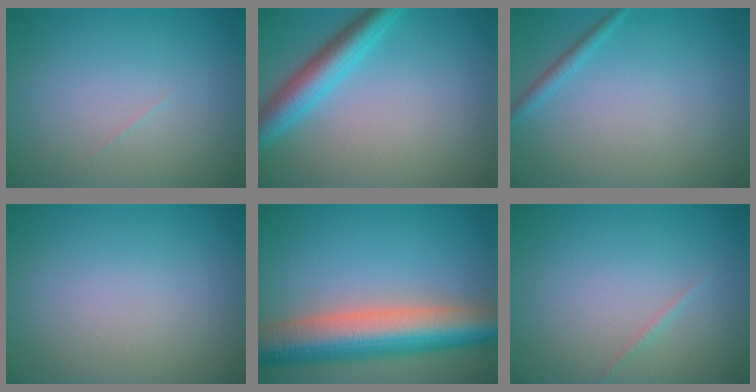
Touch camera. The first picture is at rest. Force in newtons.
{"total": 4.5, "press": 4.5, "slide": 0.1}
{"total": 1.1, "press": 1.1, "slide": 0.0}
{"total": 0.0}
{"total": 10.2, "press": 10.2, "slide": 0.6}
{"total": 0.5, "press": 0.5, "slide": 0.0}